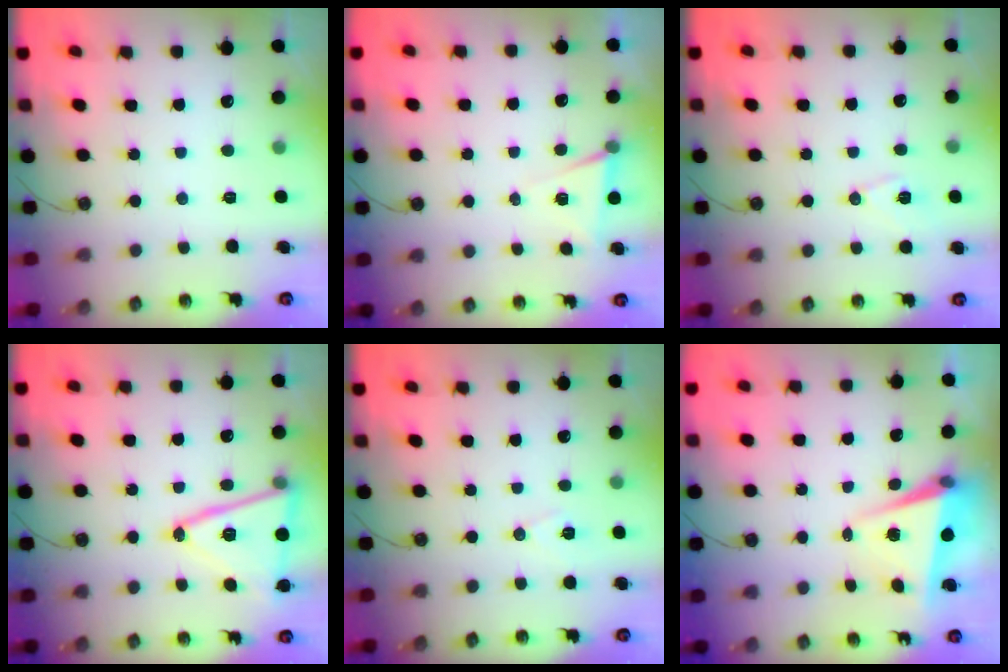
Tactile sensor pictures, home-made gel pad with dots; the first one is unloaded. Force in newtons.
{"total": 6.3, "press": 4.2, "slide": 4.7}
{"total": 7.1, "press": 6.3, "slide": 3.2}
{"total": 16.2, "press": 15.9, "slide": 3.3}
{"total": 6.7, "press": 5.5, "slide": 3.8}
{"total": 5.5, "press": 5.2, "slide": 1.6}